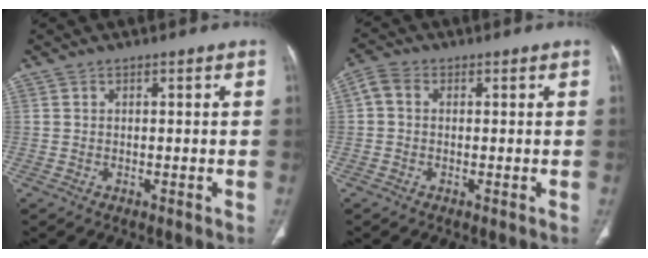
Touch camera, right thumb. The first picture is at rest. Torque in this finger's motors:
{"motor_torque": [0.30, 0.16, 0.32, -0.44, 0.06]}